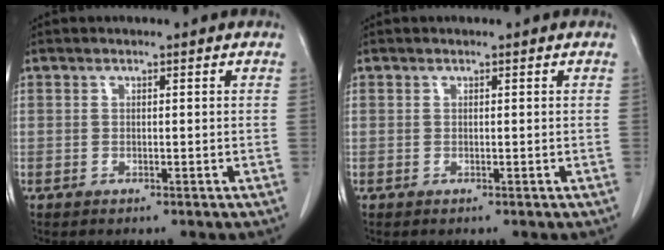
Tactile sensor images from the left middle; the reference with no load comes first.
{"total": 0.0}